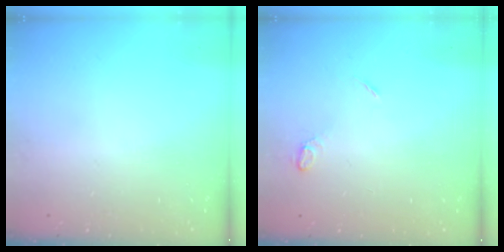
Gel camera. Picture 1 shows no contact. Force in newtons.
{"total": 4.3, "press": 4.2, "slide": 0.5}